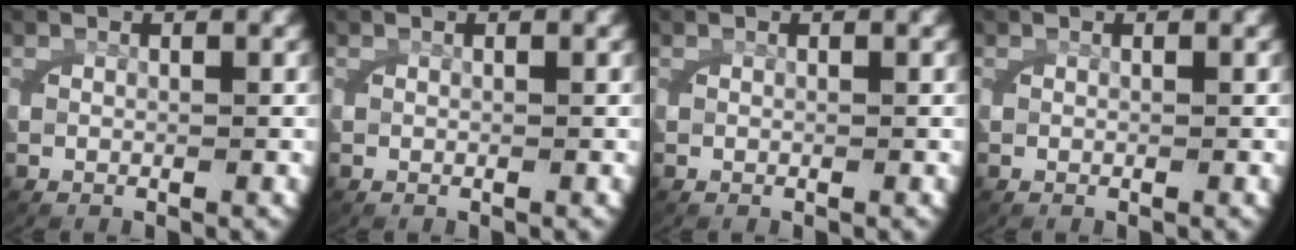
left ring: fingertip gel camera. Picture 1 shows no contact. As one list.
[{"total": 0.0}, {"total": 0.0}, {"total": 0.0}]